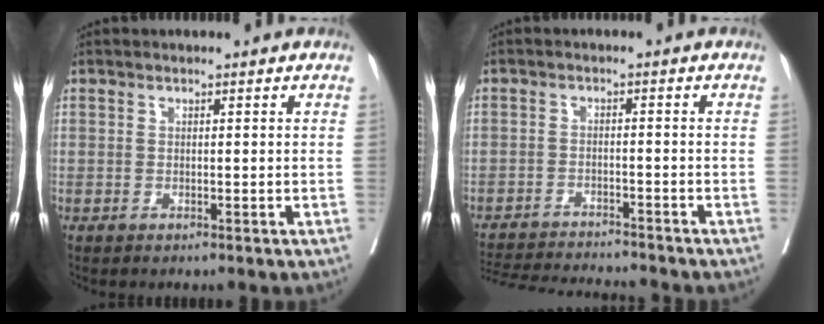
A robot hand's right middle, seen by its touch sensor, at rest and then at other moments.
{"total": 12.0, "force": [-11.5, 0.3, 3.4], "torque": [-0.056, -0.011, -0.172]}